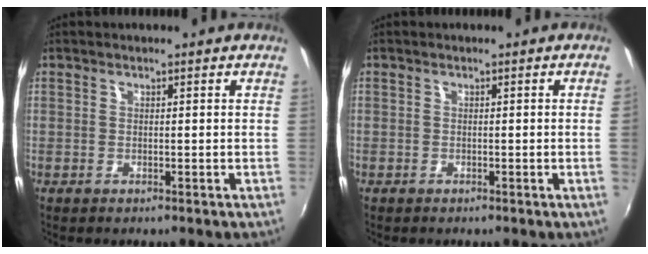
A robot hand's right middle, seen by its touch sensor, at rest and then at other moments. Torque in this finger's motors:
{"motor_torque": [1.01, -1.12, -0.51, -0.21]}